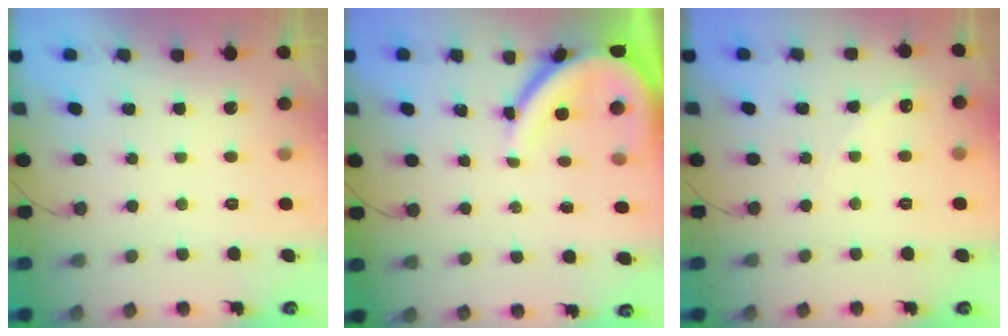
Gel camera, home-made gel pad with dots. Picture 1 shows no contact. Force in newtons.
{"total": 8.8, "press": 8.8, "slide": 0.8}
{"total": 3.7, "press": 3.7, "slide": 0.5}